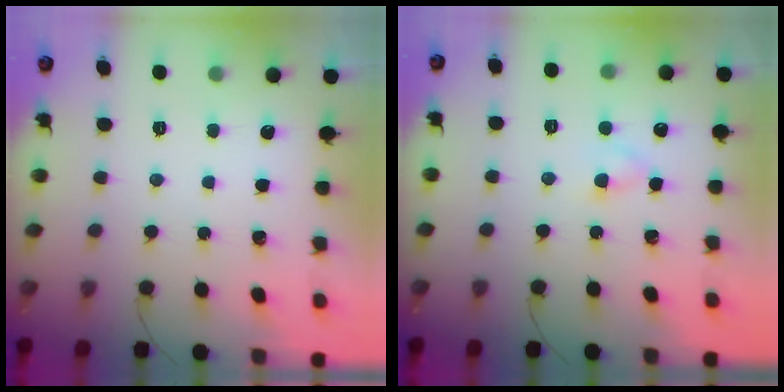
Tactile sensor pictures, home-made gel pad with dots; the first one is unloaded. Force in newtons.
{"total": 2.9, "press": 2.8, "slide": 0.9}